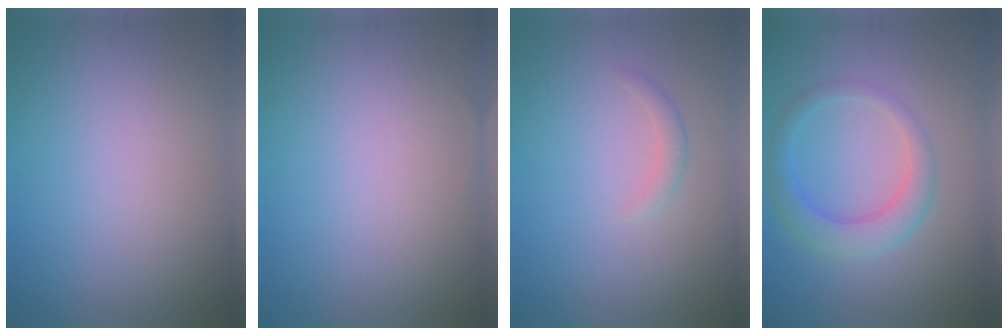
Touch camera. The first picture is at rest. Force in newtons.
{"total": 0.0}
{"total": 1.1, "press": 1.1, "slide": 0.0}
{"total": 3.6, "press": 3.6, "slide": 0.1}